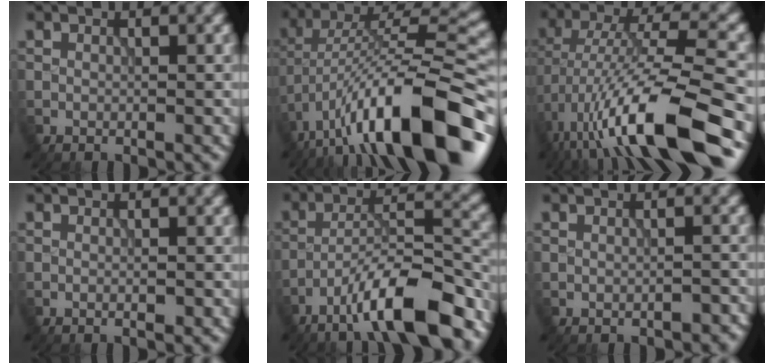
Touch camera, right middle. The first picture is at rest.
{"total": 15.0, "force": [-8.1, 4.5, 11.8], "torque": [-0.201, 0.022, -0.137]}
{"total": 12.8, "force": [-5.8, 3.1, 11.0], "torque": [-0.203, 0.008, -0.100]}
{"total": 0.7, "force": [-0.3, 0.1, 0.7], "torque": [-0.010, -0.002, -0.006]}
{"total": 11.4, "force": [-7.4, 2.7, 8.2], "torque": [-0.133, 0.016, -0.126]}
{"total": 1.1, "force": [-0.8, 0.5, 0.5], "torque": [-0.010, 0.000, -0.010]}